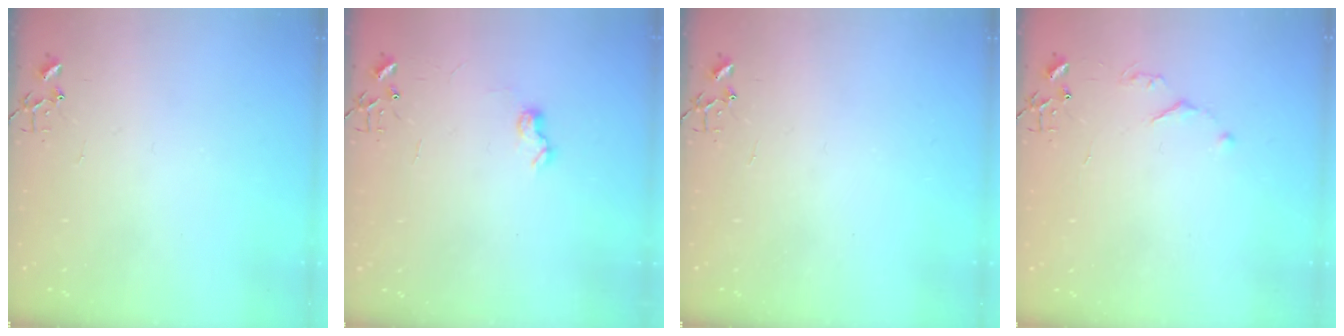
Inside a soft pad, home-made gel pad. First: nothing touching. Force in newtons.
{"total": 7.2, "press": 7.2, "slide": 0.6}
{"total": 0.0}
{"total": 4.3, "press": 4.3, "slide": 0.7}